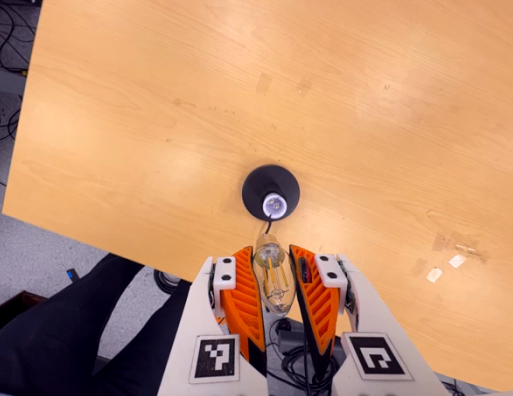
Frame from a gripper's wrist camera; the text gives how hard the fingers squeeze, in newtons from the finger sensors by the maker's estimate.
{"total": 23.3, "left": 26.3, "right": 20.4}